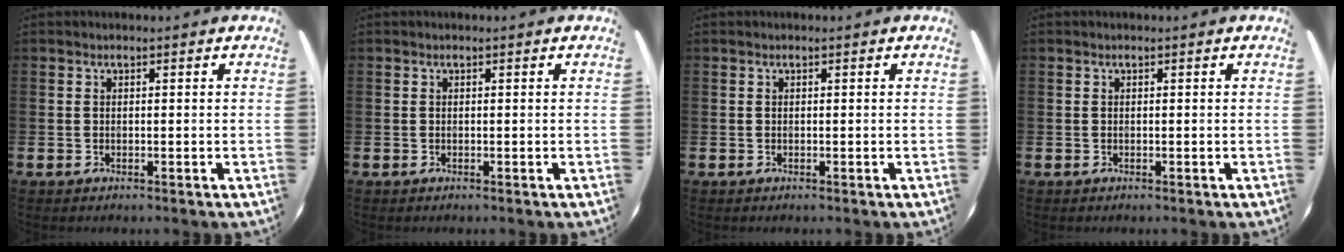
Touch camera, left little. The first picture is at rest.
{"total": 0.0}
{"total": 0.0}
{"total": 0.0}